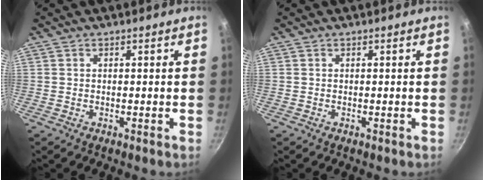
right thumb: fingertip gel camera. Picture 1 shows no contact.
{"total": 0.0}